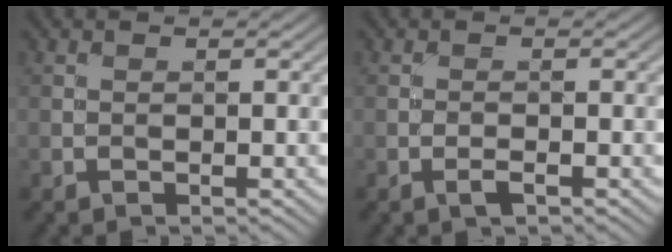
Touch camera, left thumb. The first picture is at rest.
{"total": 1.2, "force": [-0.6, 0.3, 0.9], "torque": [-0.020, 0.001, -0.014]}